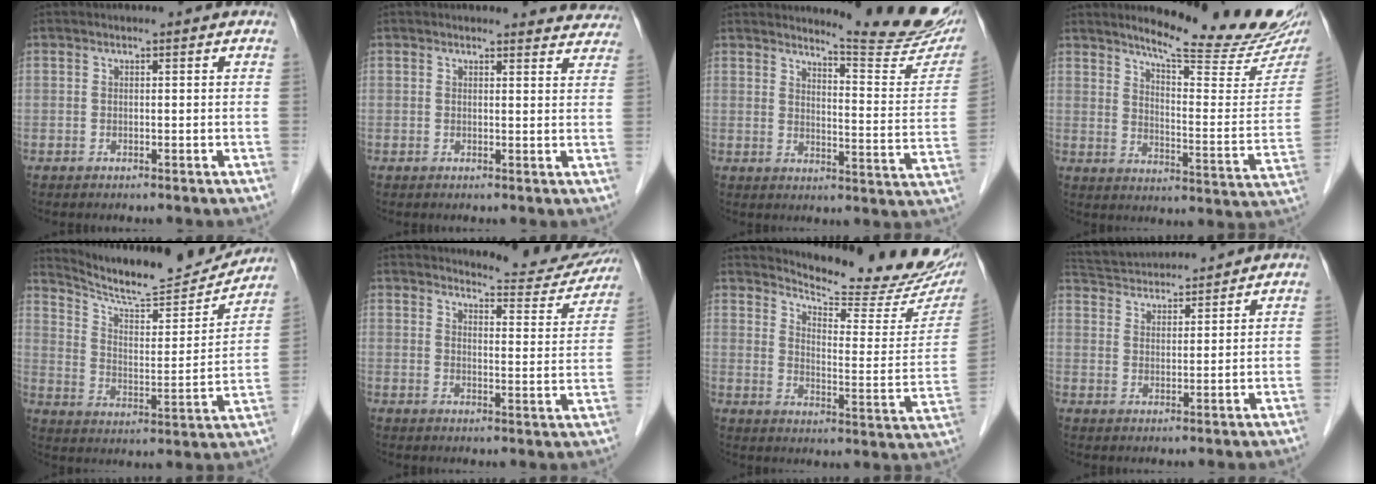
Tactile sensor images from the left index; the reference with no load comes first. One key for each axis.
{"total": 6.4, "fx": 6.2, "fy": 1.6, "fz": -0.1, "tx": 0.029, "ty": -0.019, "tz": 0.037}
{"total": 13.8, "fx": 13.0, "fy": -0.1, "fz": 4.7, "tx": -0.058, "ty": -0.083, "tz": 0.149}
{"total": 19.0, "fx": 16.8, "fy": 0.7, "fz": 8.8, "tx": -0.124, "ty": -0.084, "tz": 0.213}
{"total": 18.9, "fx": 17.9, "fy": 2.1, "fz": 5.7, "tx": -0.097, "ty": -0.033, "tz": 0.264}
{"total": 10.9, "fx": 10.8, "fy": 1.3, "fz": 1.0, "tx": -0.004, "ty": -0.042, "tz": 0.120}
{"total": 18.9, "fx": 17.6, "fy": 1.9, "fz": 6.5, "tx": -0.097, "ty": -0.086, "tz": 0.219}
{"total": 12.5, "fx": 11.9, "fy": 2.1, "fz": 3.5, "tx": -0.069, "ty": 0.036, "tz": 0.193}